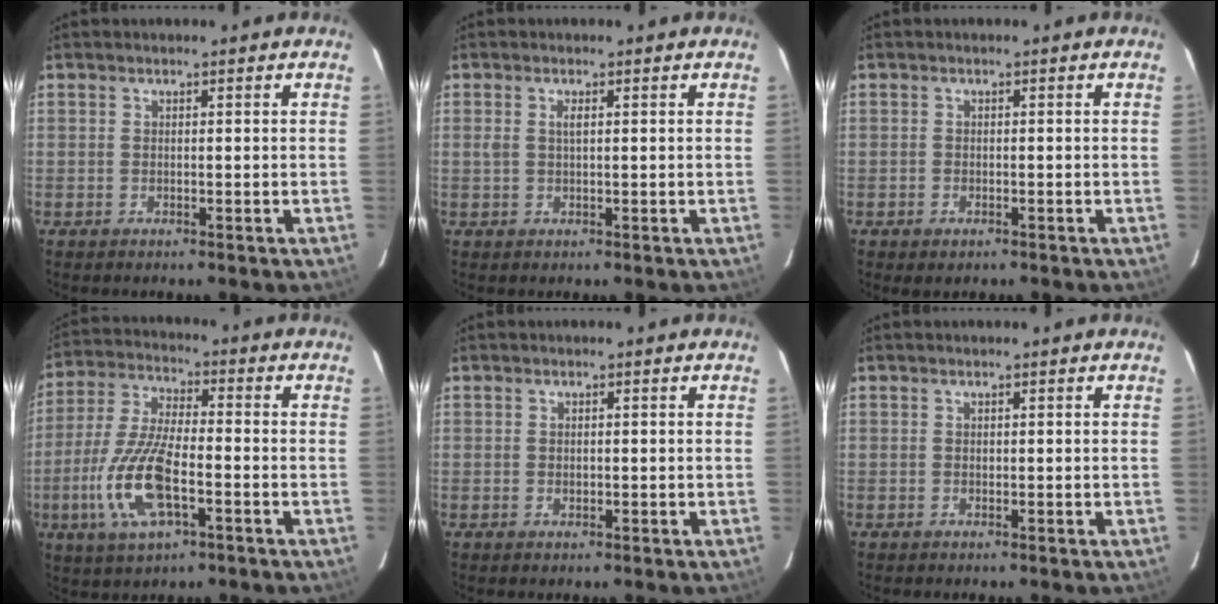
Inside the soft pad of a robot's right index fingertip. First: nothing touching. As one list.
[{"total": 1.6, "force": [0.4, 0.6, 1.4], "torque": [-0.027, 0.002, 0.008]}, {"total": 1.6, "force": [-1.0, 1.1, 0.6], "torque": [-0.012, -0.004, -0.016]}, {"total": 14.5, "force": [-4.8, 5.2, 12.7], "torque": [-0.277, -0.009, -0.092]}, {"total": 0.9, "force": [0.0, 0.8, 0.5], "torque": [-0.007, 0.002, 0.001]}, {"total": 0.0}]